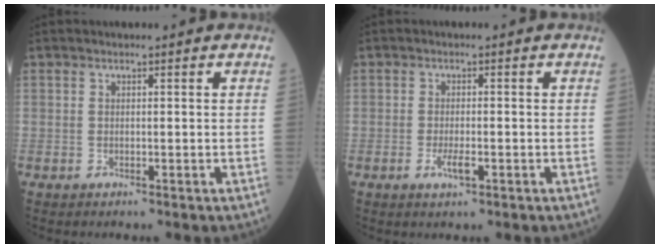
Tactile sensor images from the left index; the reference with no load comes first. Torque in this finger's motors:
{"motor_torque": [0.75, 0.10, 0.26, 0.06]}